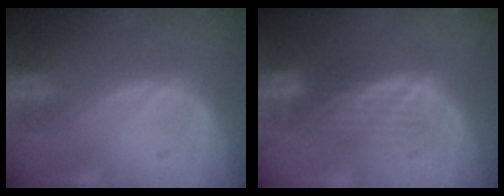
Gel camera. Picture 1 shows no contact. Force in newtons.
{"total": 4.3, "press": 3.6, "slide": 2.4}